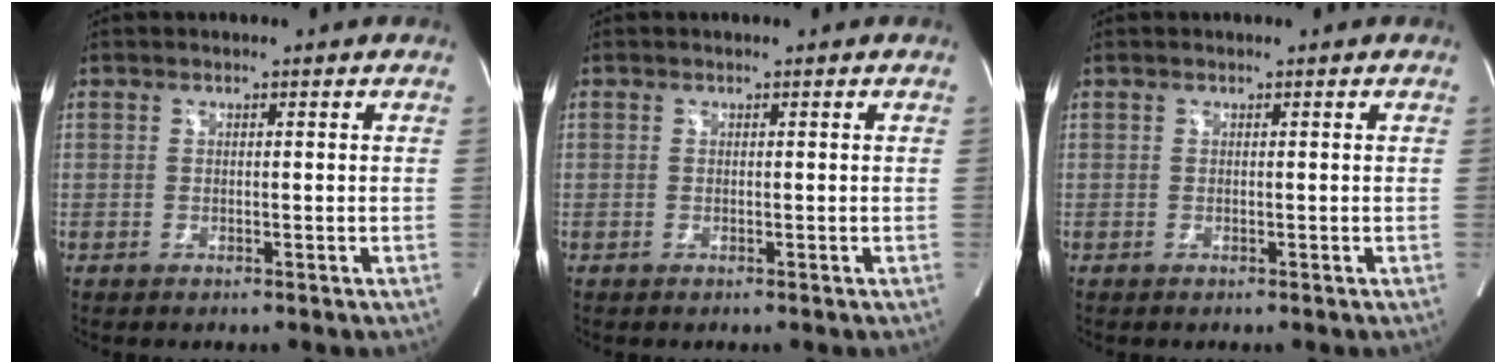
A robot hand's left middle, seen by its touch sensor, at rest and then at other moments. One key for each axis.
{"total": 0.0}
{"total": 0.0}